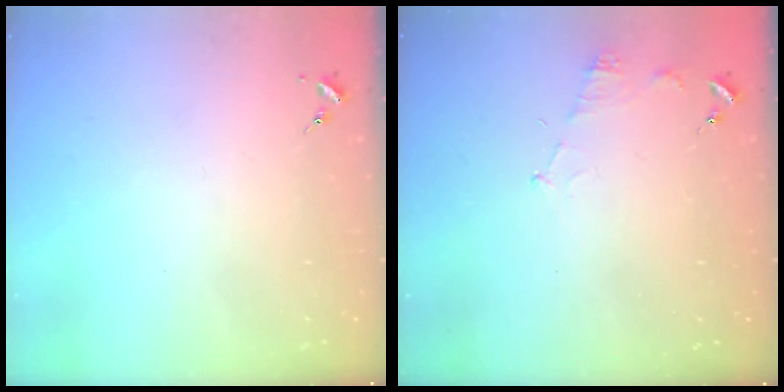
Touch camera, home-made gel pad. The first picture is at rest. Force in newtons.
{"total": 6.4, "press": 6.4, "slide": 0.5}